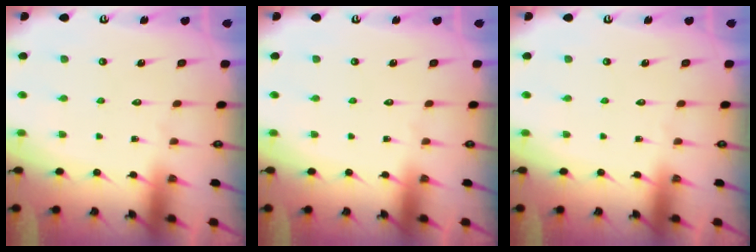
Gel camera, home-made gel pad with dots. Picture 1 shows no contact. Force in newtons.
{"total": 0.0}
{"total": 0.0}